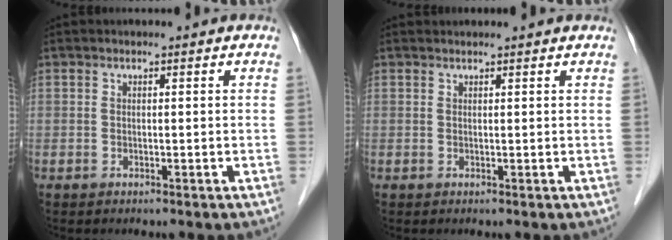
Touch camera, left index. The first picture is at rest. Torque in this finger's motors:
{"motor_torque": [0.11, -0.10, 0.09, 0.01]}